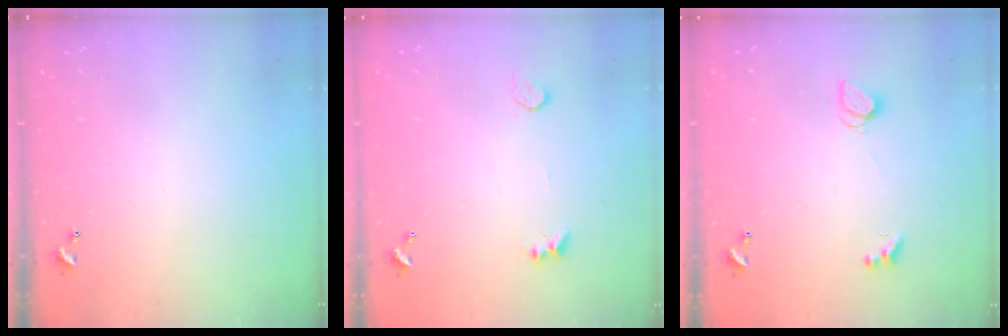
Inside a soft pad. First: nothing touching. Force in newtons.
{"total": 1.4, "press": 1.1, "slide": 0.9}
{"total": 1.7, "press": 1.7, "slide": 0.4}